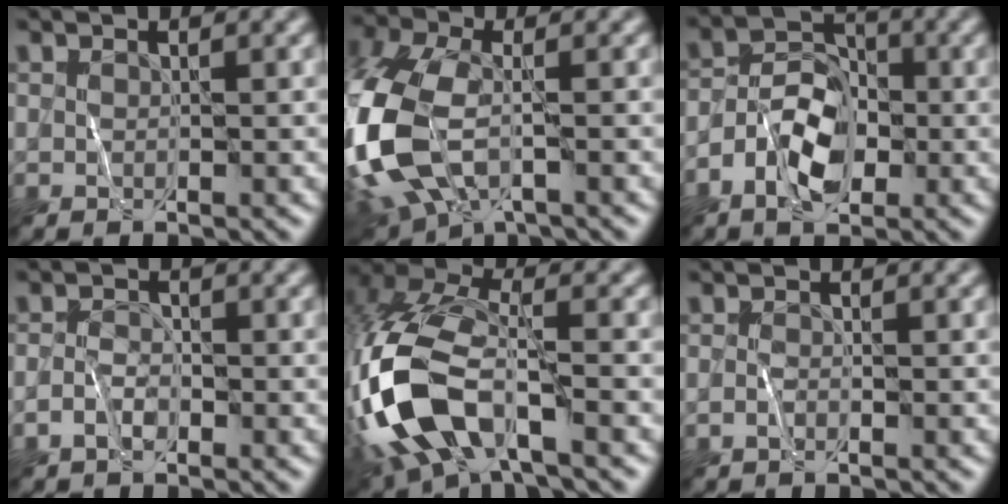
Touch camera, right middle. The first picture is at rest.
{"total": 11.4, "force": [-3.5, 6.2, 8.9], "torque": [-0.236, -0.015, -0.069]}
{"total": 5.0, "force": [-2.2, 2.9, 3.5], "torque": [-0.058, 0.005, -0.042]}
{"total": 1.5, "force": [-1.1, 0.7, 0.8], "torque": [-0.014, 0.004, -0.022]}
{"total": 13.2, "force": [-4.6, 6.2, 10.7], "torque": [-0.251, -0.010, -0.089]}
{"total": 0.6, "force": [-0.5, 0.1, 0.3], "torque": [-0.008, 0.001, -0.010]}